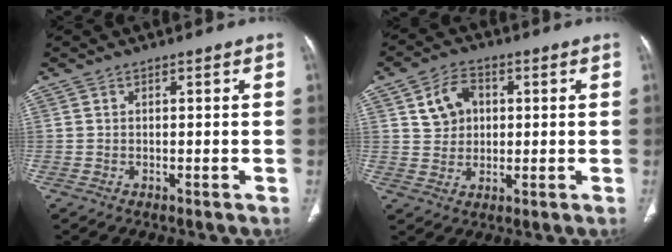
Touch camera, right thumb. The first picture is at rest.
{"total": 7.0, "force": [1.9, 5.6, 3.8], "torque": [-0.046, 0.001, 0.034]}